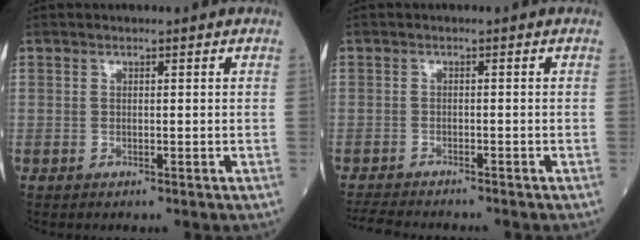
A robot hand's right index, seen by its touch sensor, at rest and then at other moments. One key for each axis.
{"total": 5.6, "fx": -5.3, "fy": 1.0, "fz": 1.6, "tx": -0.025, "ty": -0.017, "tz": -0.090}